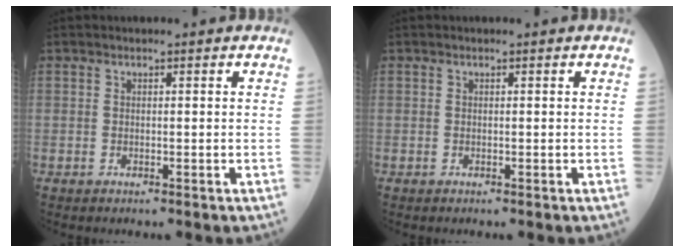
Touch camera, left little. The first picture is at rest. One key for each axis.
{"total": 0.0}